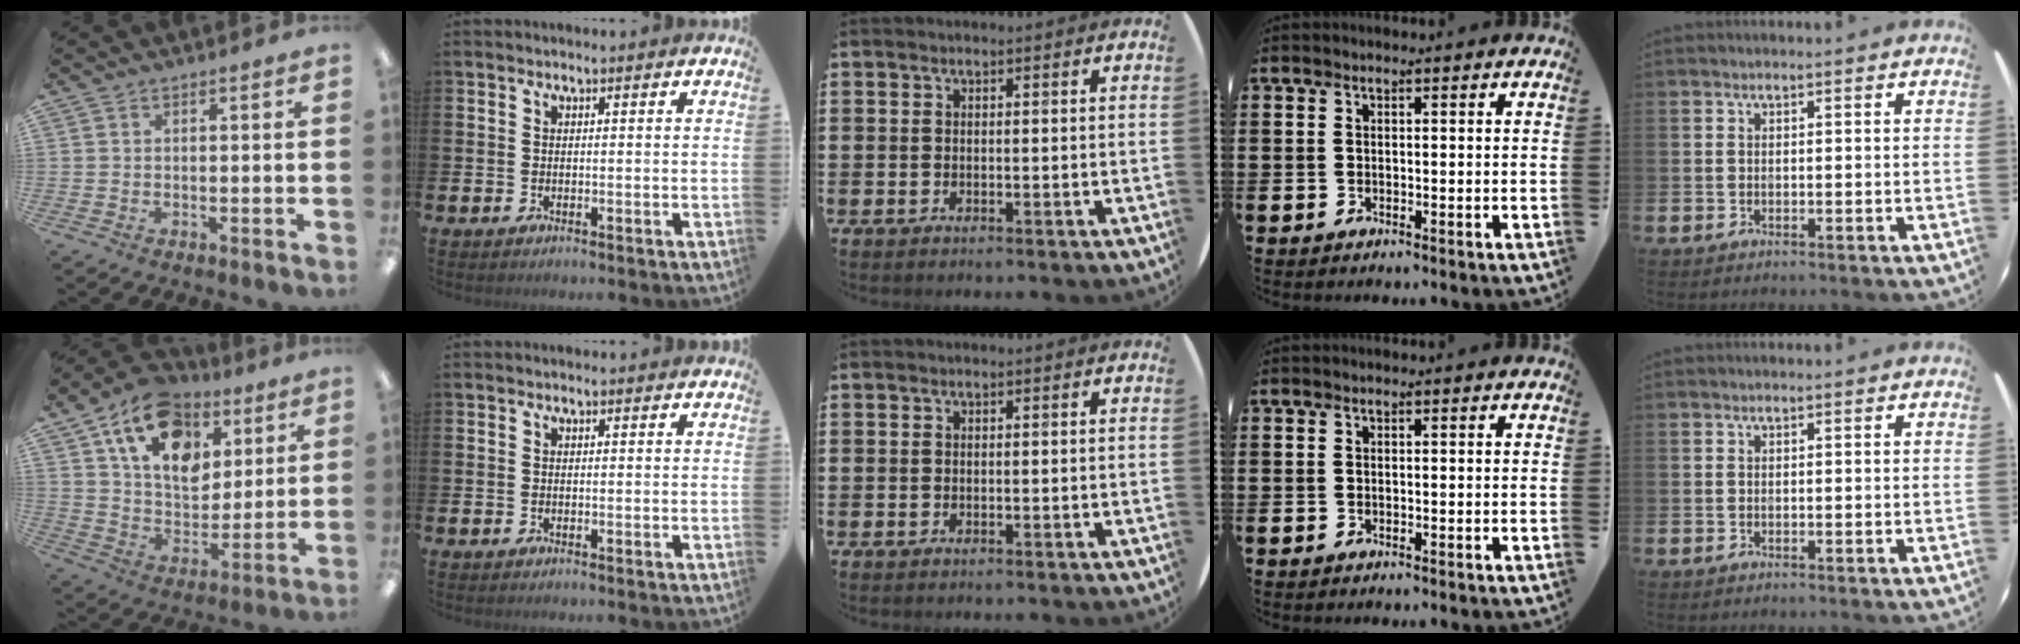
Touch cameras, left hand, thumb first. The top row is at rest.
{"thumb": {"total": 17.4, "force": [9.0, 11.5, 9.4], "torque": [-0.154, -0.031, 0.166]}}